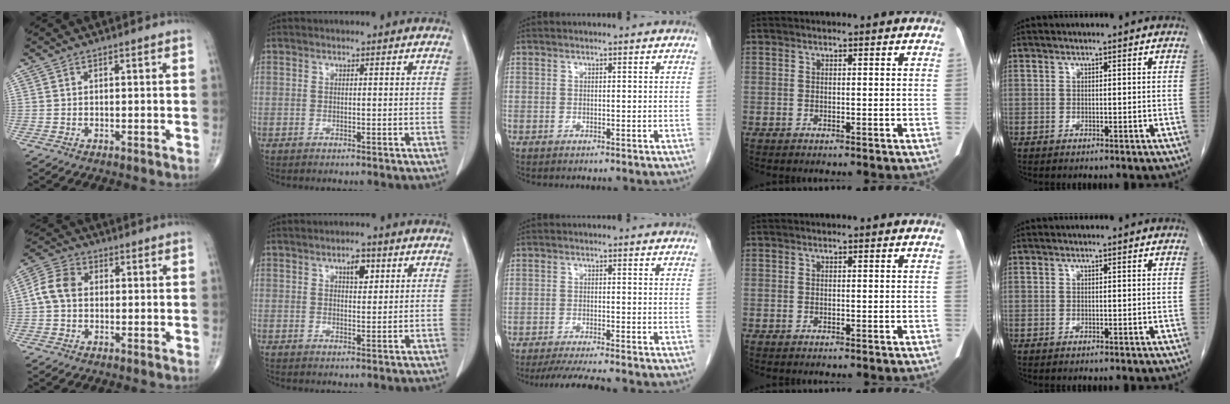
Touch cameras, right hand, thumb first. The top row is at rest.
{"thumb": {"total": 6.3, "force": [0.1, 4.8, 4.1], "torque": [-0.076, 0.019, -0.007]}, "index": {"total": 3.0, "force": [1.5, 1.3, 2.3], "torque": [-0.035, -0.001, 0.024]}, "middle": {"total": 7.7, "force": [-6.8, -0.1, 3.6], "torque": [-0.050, -0.019, -0.106]}}